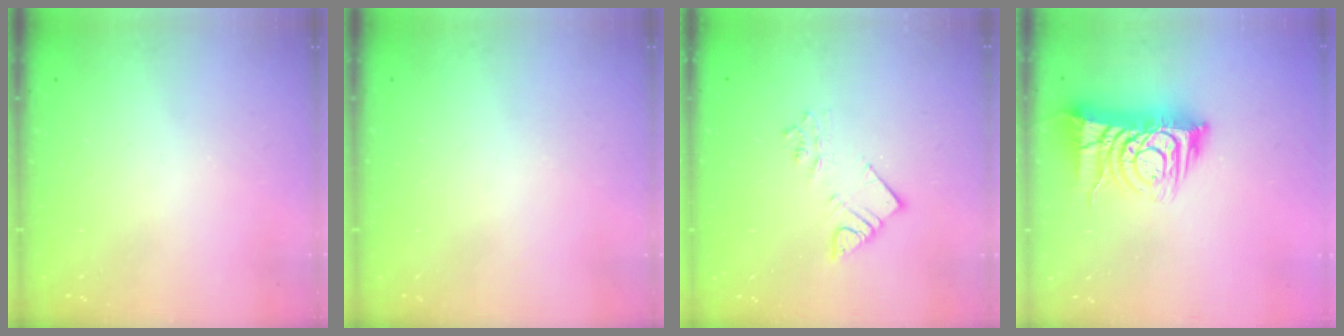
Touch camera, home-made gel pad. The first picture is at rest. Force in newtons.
{"total": 0.0}
{"total": 5.1, "press": 5.1, "slide": 0.3}
{"total": 13.6, "press": 13.6, "slide": 1.3}